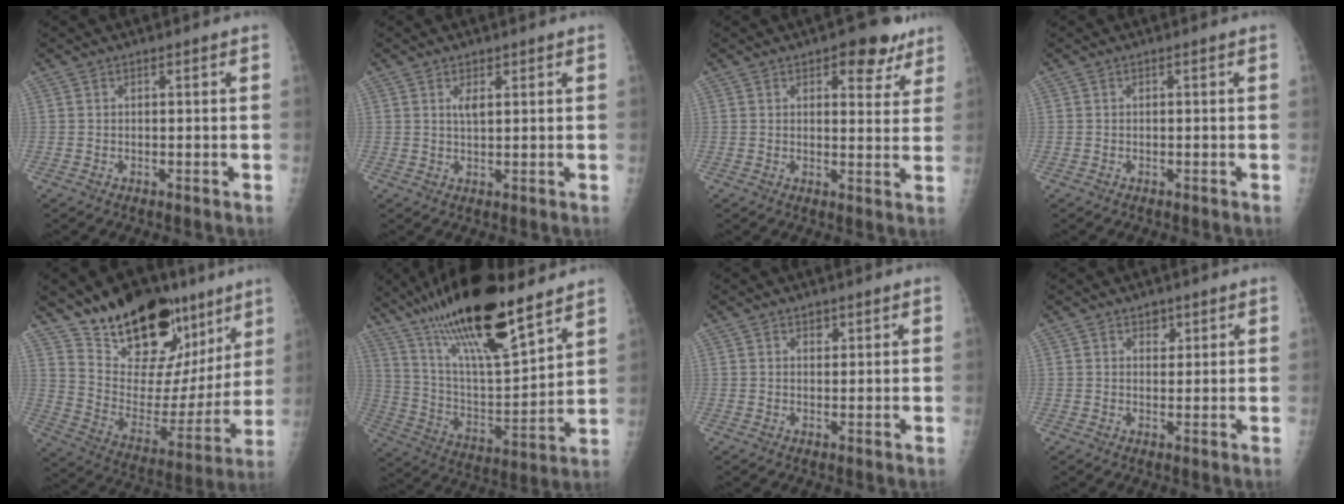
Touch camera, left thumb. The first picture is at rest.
{"total": 2.3, "force": [1.2, 1.1, 1.7], "torque": [-0.025, -0.006, 0.022]}
{"total": 8.0, "force": [5.0, 3.9, 4.9], "torque": [-0.024, -0.020, 0.061]}
{"total": 0.0}
{"total": 26.5, "force": [17.4, 13.5, 14.8], "torque": [-0.180, -0.072, 0.279]}
{"total": 25.2, "force": [18.0, 6.1, 16.6], "torque": [-0.272, -0.064, 0.320]}
{"total": 1.6, "force": [1.1, 1.0, 0.6], "torque": [0.003, -0.005, 0.014]}
{"total": 2.5, "force": [1.5, 1.7, 1.0], "torque": [0.003, -0.009, 0.023]}